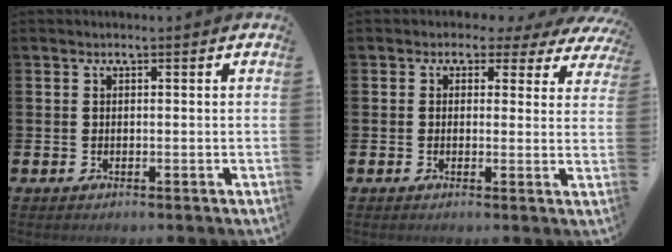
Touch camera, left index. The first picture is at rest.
{"total": 1.8, "force": [0.4, 1.6, 0.5], "torque": [-0.019, 0.001, -0.002]}